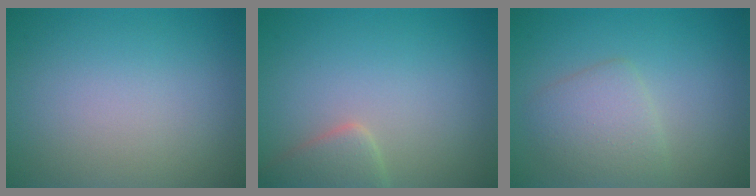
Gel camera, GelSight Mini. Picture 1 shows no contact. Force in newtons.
{"total": 2.5, "press": 2.5, "slide": 0.3}
{"total": 3.0, "press": 3.0, "slide": 0.1}